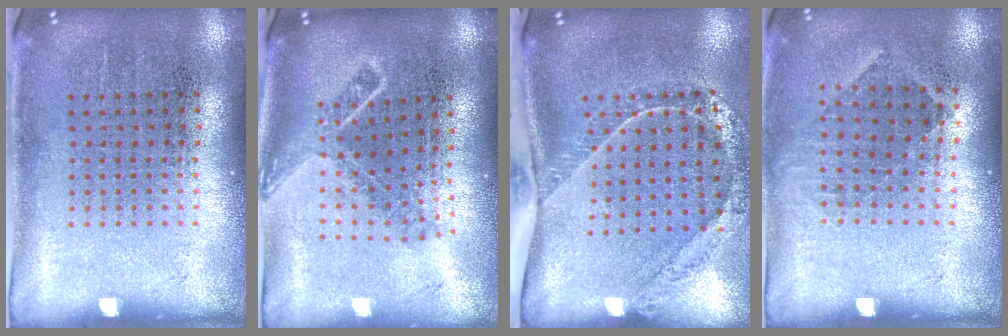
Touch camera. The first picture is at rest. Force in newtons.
{"total": 1.7, "press": 1.2, "slide": 1.2}
{"total": 1.8, "press": 1.5, "slide": 1.1}
{"total": 0.8, "press": 0.7, "slide": 0.4}